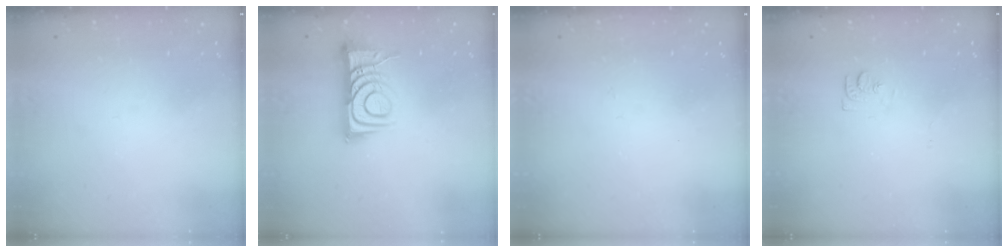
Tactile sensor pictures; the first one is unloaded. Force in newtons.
{"total": 9.5, "press": 9.5, "slide": 1.2}
{"total": 2.7, "press": 2.7, "slide": 0.5}
{"total": 7.1, "press": 7.1, "slide": 0.7}